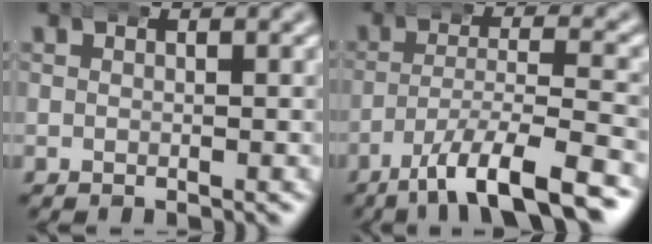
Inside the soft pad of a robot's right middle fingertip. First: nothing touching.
{"total": 7.2, "force": [-4.8, 1.5, 5.2], "torque": [-0.092, -0.011, -0.074]}